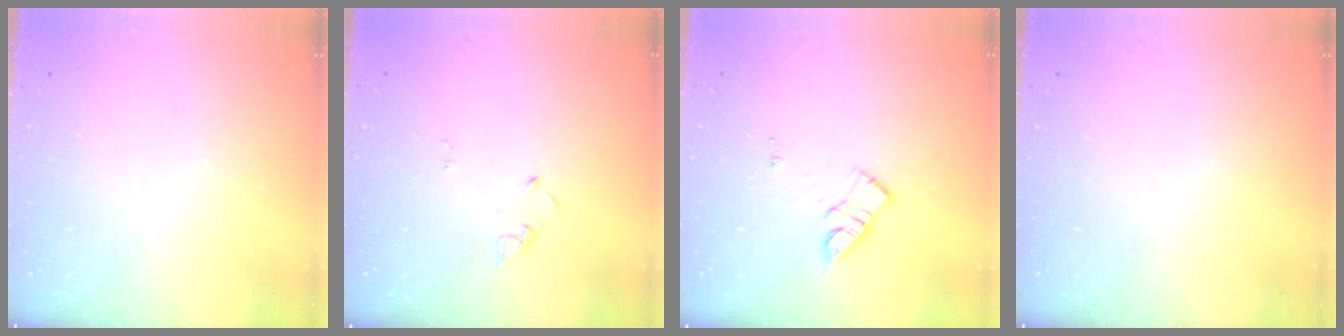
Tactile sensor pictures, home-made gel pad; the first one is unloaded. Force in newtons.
{"total": 2.9, "press": 2.9, "slide": 0.3}
{"total": 10.7, "press": 10.7, "slide": 0.7}
{"total": 0.0}